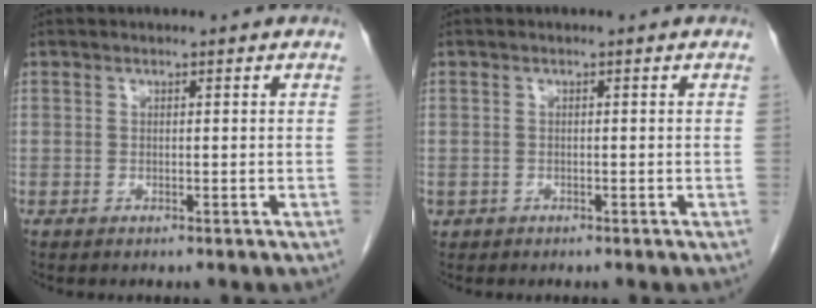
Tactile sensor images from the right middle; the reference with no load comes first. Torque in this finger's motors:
{"motor_torque": [1.11, -1.03, 0.59, 0.11]}